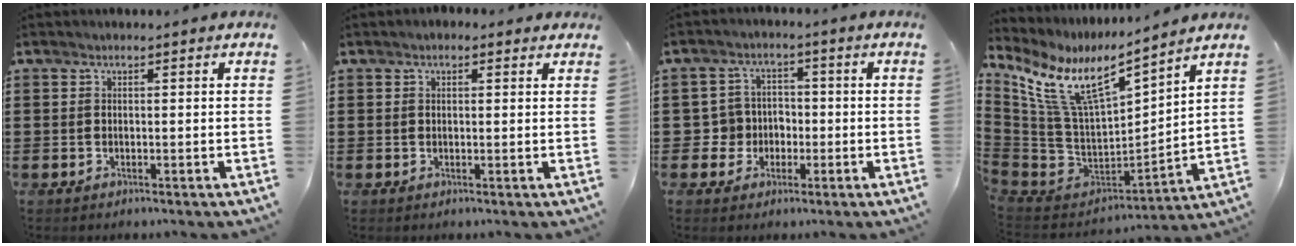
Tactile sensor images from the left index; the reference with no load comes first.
{"total": 1.1, "force": [0.7, 0.6, 0.6], "torque": [-0.012, 0.007, 0.012]}
{"total": 4.6, "force": [-0.9, 4.4, 1.0], "torque": [-0.036, 0.010, -0.017]}
{"total": 11.5, "force": [6.8, 3.8, 8.5], "torque": [-0.195, -0.046, 0.119]}